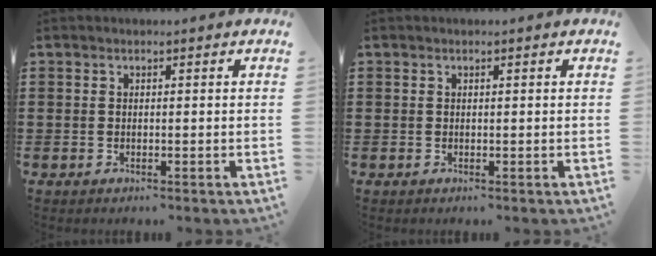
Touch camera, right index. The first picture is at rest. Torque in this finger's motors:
{"motor_torque": [0.09, 0.23, 0.02, -0.01]}